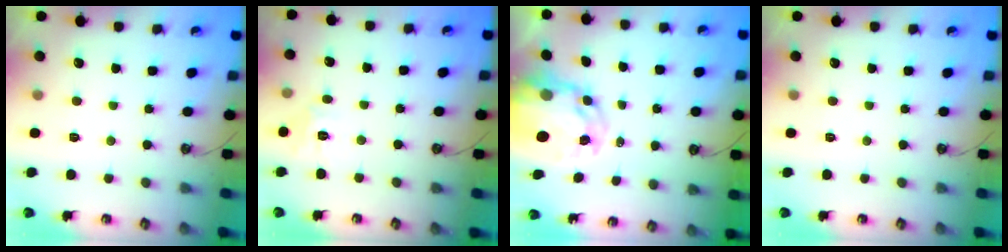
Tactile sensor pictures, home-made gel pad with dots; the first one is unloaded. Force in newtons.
{"total": 5.5, "press": 5.5, "slide": 0.2}
{"total": 8.5, "press": 8.5, "slide": 0.9}
{"total": 0.0}